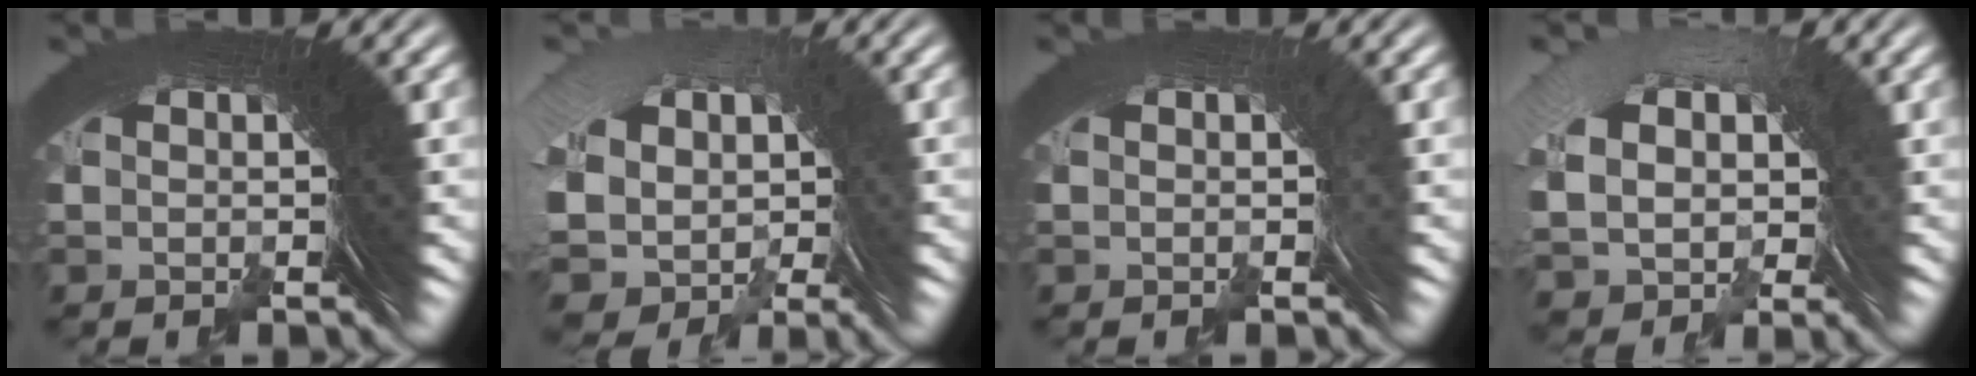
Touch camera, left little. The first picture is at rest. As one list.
[{"total": 10.4, "force": [-4.3, 8.5, 4.3], "torque": [-0.138, -0.053, -0.057]}, {"total": 0.8, "force": [-0.7, -0.4, 0.0], "torque": [0.004, 0.006, -0.011]}, {"total": 6.3, "force": [-0.4, 5.0, 3.7], "torque": [-0.100, -0.024, 0.005]}]